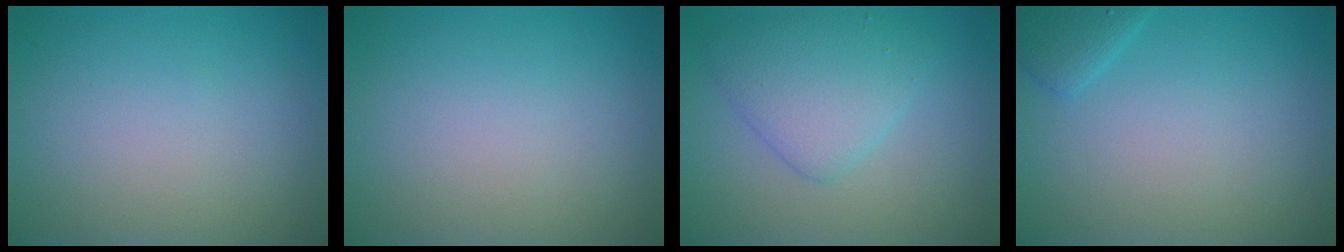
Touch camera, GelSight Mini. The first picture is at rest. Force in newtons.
{"total": 0.0}
{"total": 4.1, "press": 4.1, "slide": 0.2}
{"total": 1.8, "press": 1.8, "slide": 0.1}